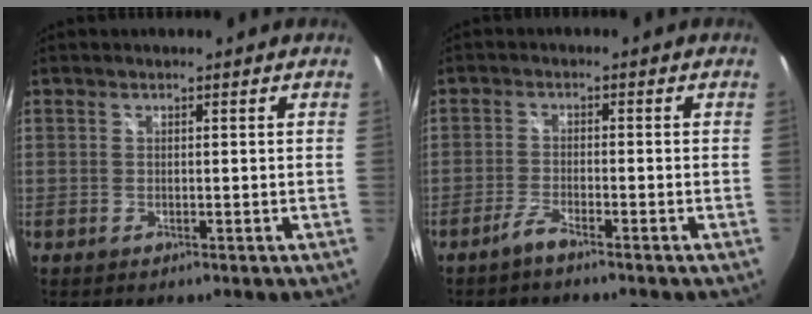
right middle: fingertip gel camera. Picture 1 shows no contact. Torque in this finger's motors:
{"motor_torque": [0.71, -0.56, 0.26, 0.06]}